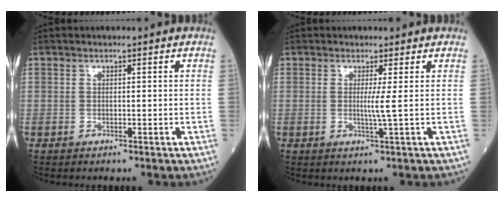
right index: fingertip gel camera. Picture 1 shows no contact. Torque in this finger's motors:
{"motor_torque": [0.01, -0.04, 0.19, 0.07]}